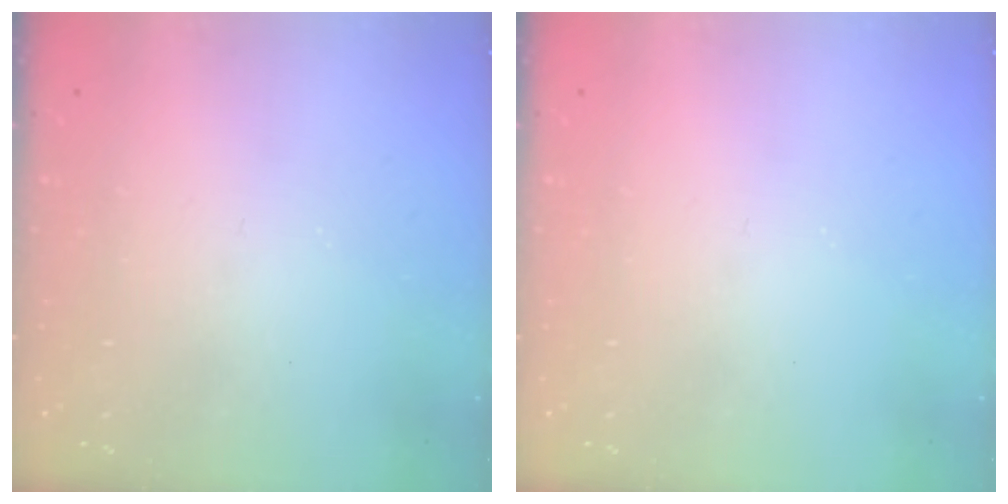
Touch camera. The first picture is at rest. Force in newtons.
{"total": 0.0}